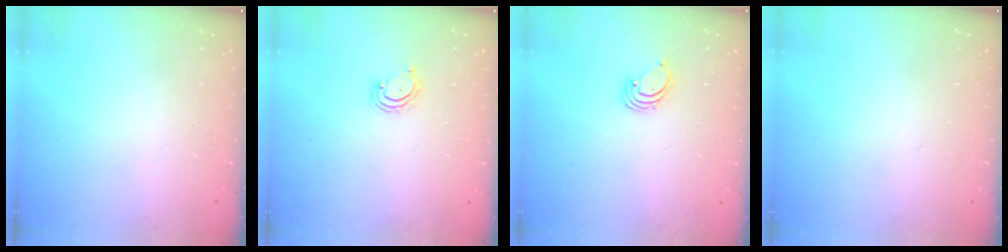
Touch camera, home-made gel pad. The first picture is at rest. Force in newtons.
{"total": 4.1, "press": 4.1, "slide": 0.3}
{"total": 1.4, "press": 1.4, "slide": 0.1}
{"total": 0.0}